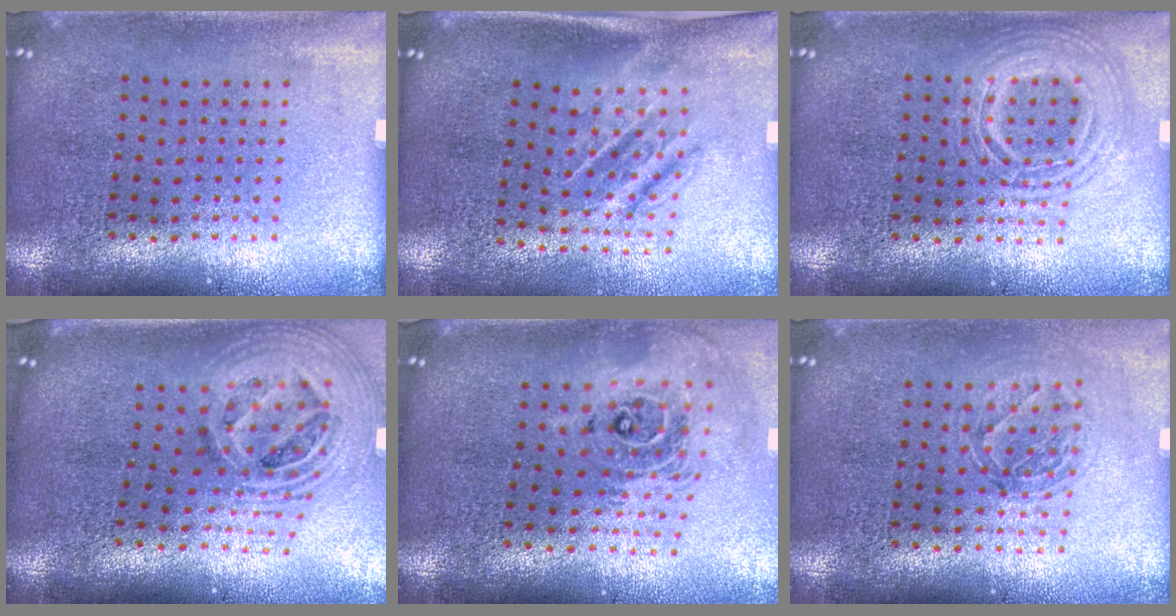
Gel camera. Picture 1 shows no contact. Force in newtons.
{"total": 1.7, "press": 1.3, "slide": 1.1}
{"total": 2.5, "press": 2.5, "slide": 0.3}
{"total": 2.7, "press": 1.9, "slide": 1.9}
{"total": 2.3, "press": 1.8, "slide": 1.5}
{"total": 1.2, "press": 1.1, "slide": 0.6}